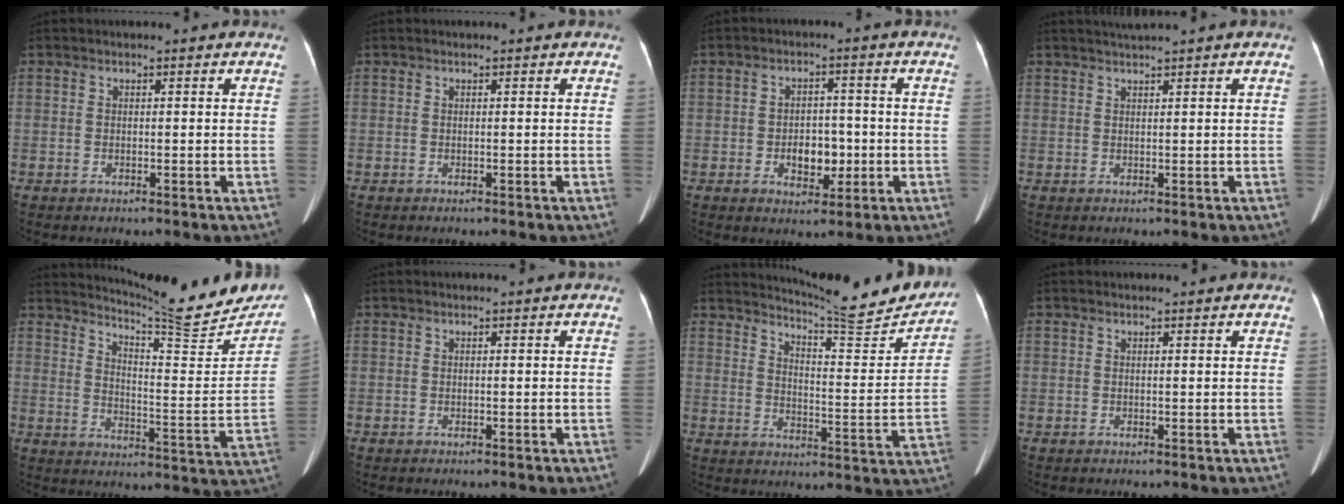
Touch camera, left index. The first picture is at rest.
{"total": 0.0}
{"total": 5.0, "force": [-1.2, 3.2, 3.7], "torque": [-0.056, 0.006, -0.012]}
{"total": 1.9, "force": [1.7, -0.8, 0.6], "torque": [-0.007, 0.008, 0.036]}
{"total": 17.3, "force": [16.4, 1.0, 5.3], "torque": [-0.080, -0.076, 0.210]}
{"total": 0.0}
{"total": 15.7, "force": [15.2, 0.3, 4.2], "torque": [-0.062, -0.063, 0.193]}
{"total": 0.9, "force": [0.8, 0.0, 0.2], "torque": [-0.010, 0.004, 0.013]}